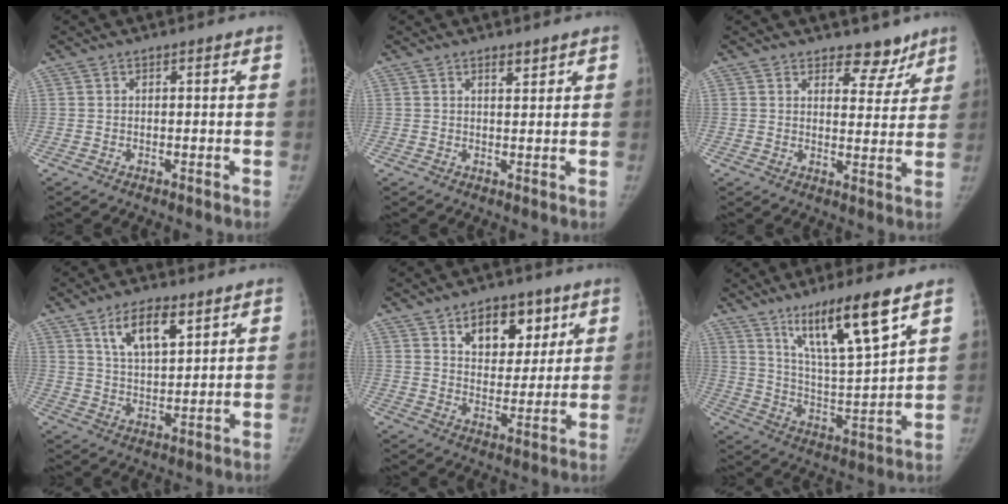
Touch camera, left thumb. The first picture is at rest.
{"total": 1.8, "force": [1.4, 0.6, 0.9], "torque": [-0.008, -0.010, 0.023]}
{"total": 6.0, "force": [4.7, 3.4, 1.6], "torque": [0.019, -0.030, 0.064]}
{"total": 9.7, "force": [5.3, 4.3, 6.9], "torque": [-0.104, -0.027, 0.100]}
{"total": 11.6, "force": [6.0, 7.2, 6.8], "torque": [-0.056, -0.030, 0.094]}
{"total": 15.6, "force": [9.6, 2.2, 12.0], "torque": [-0.202, -0.057, 0.180]}